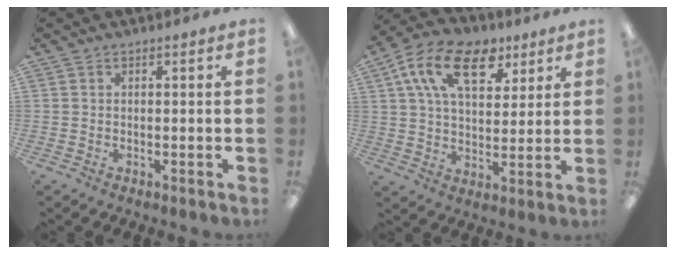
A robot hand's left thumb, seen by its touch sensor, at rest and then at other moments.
{"total": 17.2, "force": [8.5, 10.0, 11.2], "torque": [-0.184, -0.018, 0.151]}